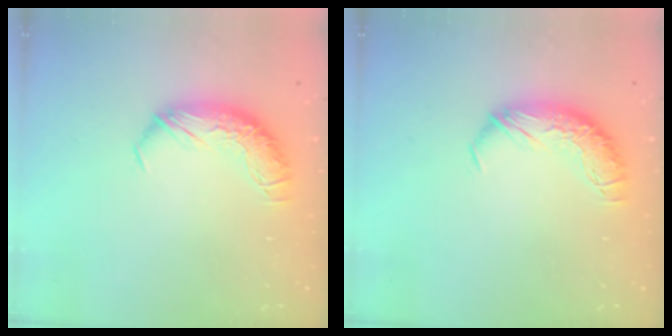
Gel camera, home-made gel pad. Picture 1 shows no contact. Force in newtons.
{"total": 0.0}